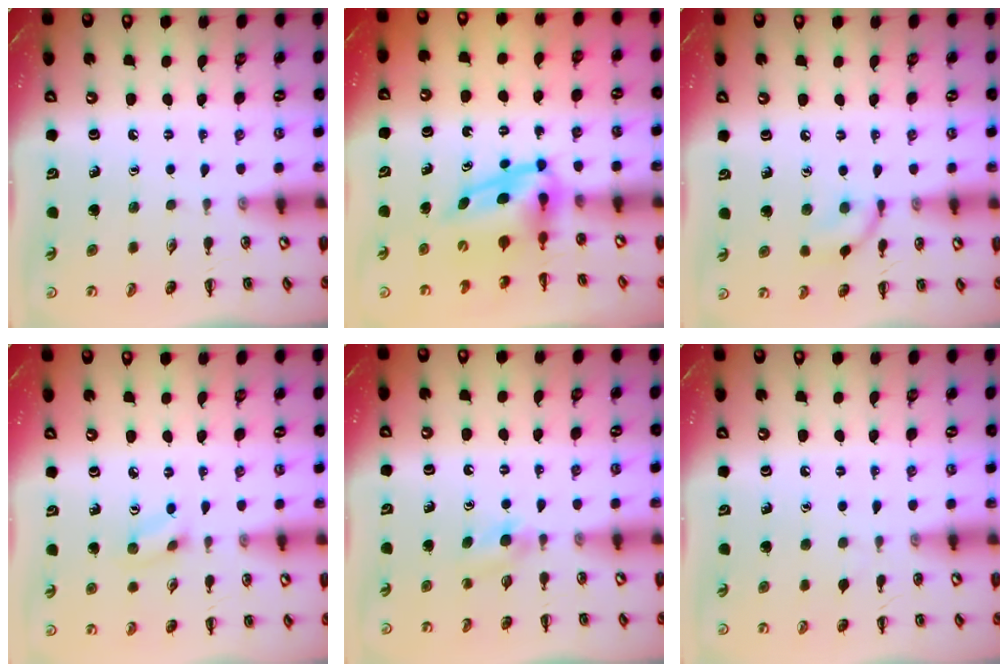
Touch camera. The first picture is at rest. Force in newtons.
{"total": 5.7, "press": 5.7, "slide": 0.9}
{"total": 7.6, "press": 7.6, "slide": 0.4}
{"total": 4.3, "press": 4.1, "slide": 1.3}
{"total": 3.8, "press": 3.5, "slide": 1.4}
{"total": 3.4, "press": 3.2, "slide": 1.1}